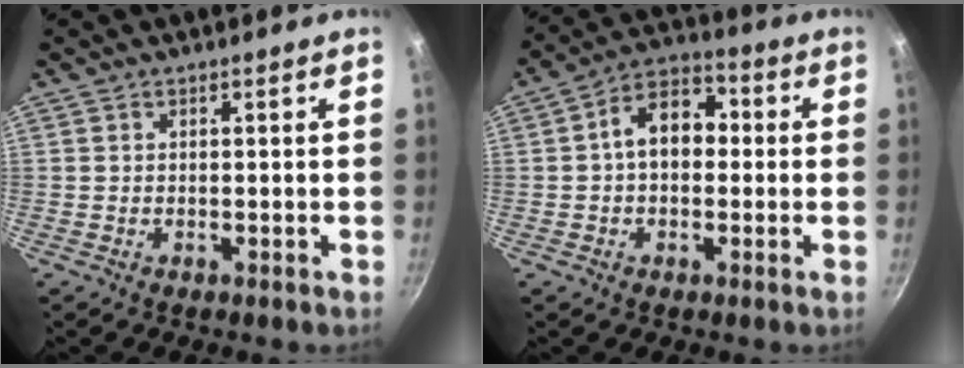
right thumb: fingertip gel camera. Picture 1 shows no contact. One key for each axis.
{"total": 11.1, "fx": 0.7, "fy": 7.6, "fz": 8.0, "tx": -0.085, "ty": 0.034, "tz": -0.007}